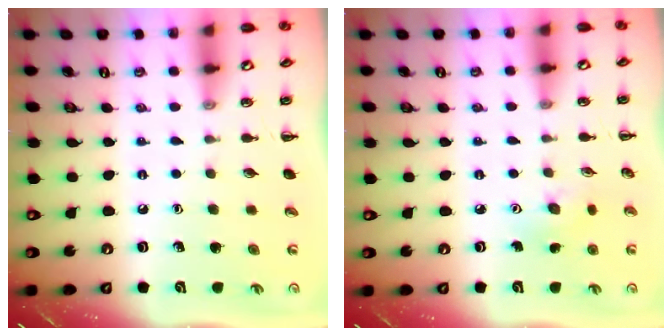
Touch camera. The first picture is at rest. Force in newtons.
{"total": 3.7, "press": 3.6, "slide": 0.9}